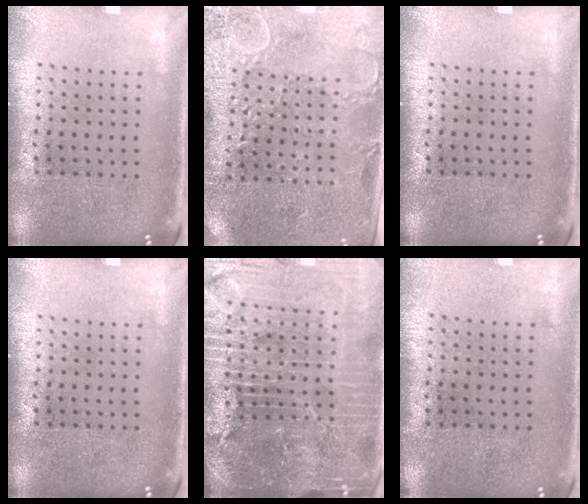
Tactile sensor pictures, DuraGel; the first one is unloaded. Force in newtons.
{"total": 2.7, "press": 2.6, "slide": 0.7}
{"total": 0.0}
{"total": 0.0}
{"total": 6.1, "press": 5.4, "slide": 2.8}
{"total": 0.0}